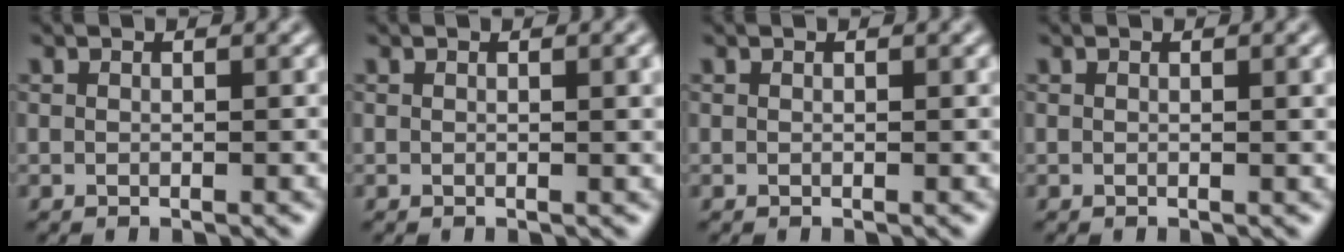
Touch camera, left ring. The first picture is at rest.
{"total": 1.5, "force": [0.3, 0.4, 1.5], "torque": [-0.017, 0.001, 0.003]}
{"total": 0.0}
{"total": 1.0, "force": [0.2, 0.2, 0.9], "torque": [-0.011, 0.000, 0.001]}